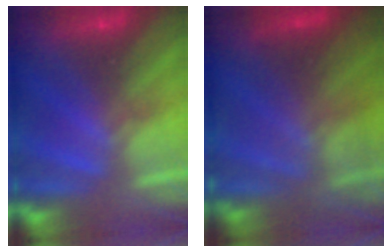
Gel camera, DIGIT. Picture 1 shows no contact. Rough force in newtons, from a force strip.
{"total": 4.2}